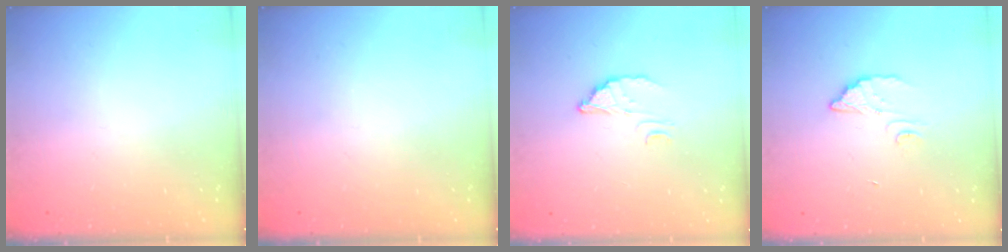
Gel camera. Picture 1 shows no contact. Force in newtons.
{"total": 0.0}
{"total": 2.8, "press": 2.8, "slide": 0.2}
{"total": 3.8, "press": 3.8, "slide": 0.3}